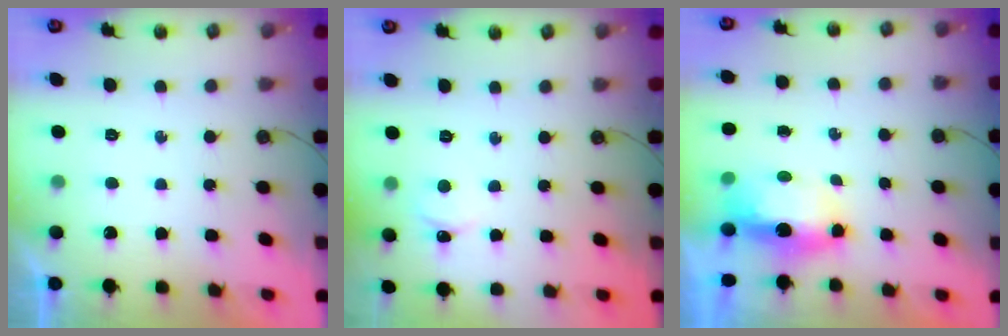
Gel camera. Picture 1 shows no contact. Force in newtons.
{"total": 2.4, "press": 2.4, "slide": 0.3}
{"total": 14.9, "press": 8.9, "slide": 11.9}